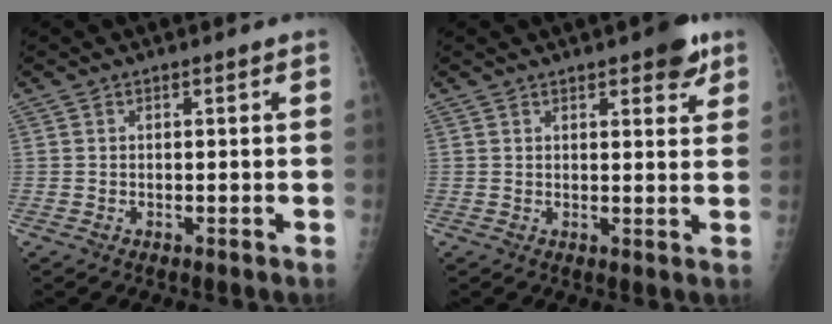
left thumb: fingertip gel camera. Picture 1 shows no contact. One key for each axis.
{"total": 5.5, "fx": 3.4, "fy": 1.8, "fz": 3.9, "tx": -0.034, "ty": -0.014, "tz": 0.038}